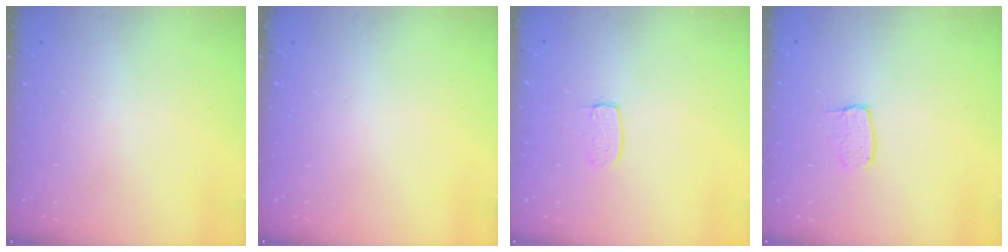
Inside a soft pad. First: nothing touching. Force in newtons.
{"total": 0.0}
{"total": 5.0, "press": 5.0, "slide": 0.3}
{"total": 4.3, "press": 4.3, "slide": 0.3}